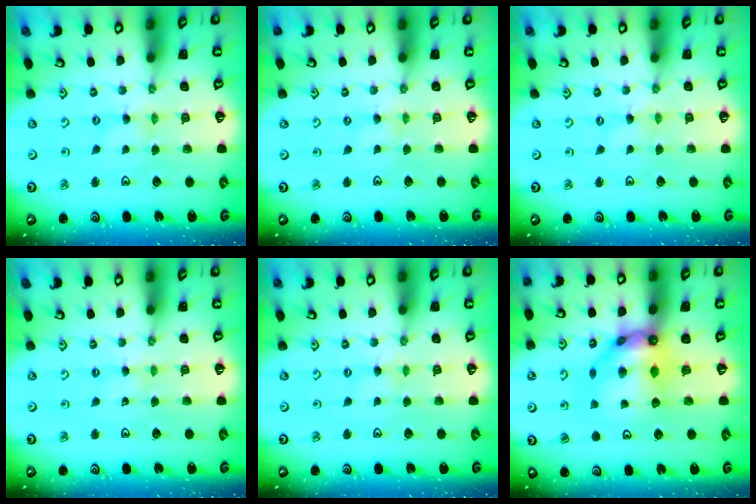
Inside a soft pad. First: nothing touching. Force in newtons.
{"total": 1.6, "press": 1.5, "slide": 0.4}
{"total": 0.0}
{"total": 1.1, "press": 1.1, "slide": 0.2}
{"total": 1.8, "press": 1.7, "slide": 0.3}
{"total": 11.2, "press": 11.1, "slide": 1.0}